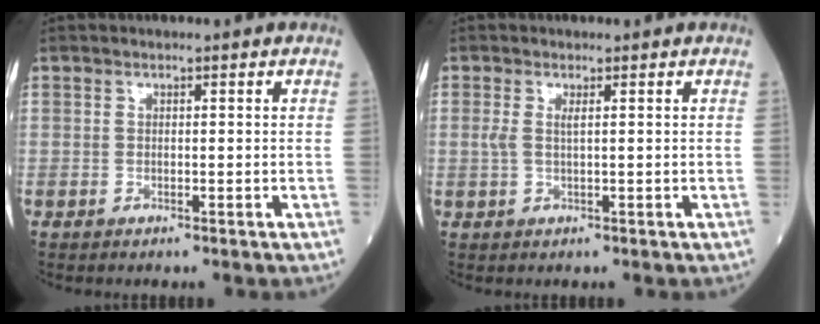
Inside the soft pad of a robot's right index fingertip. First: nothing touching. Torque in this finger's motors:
{"motor_torque": [-0.04, -0.01, 0.00, 0.01]}